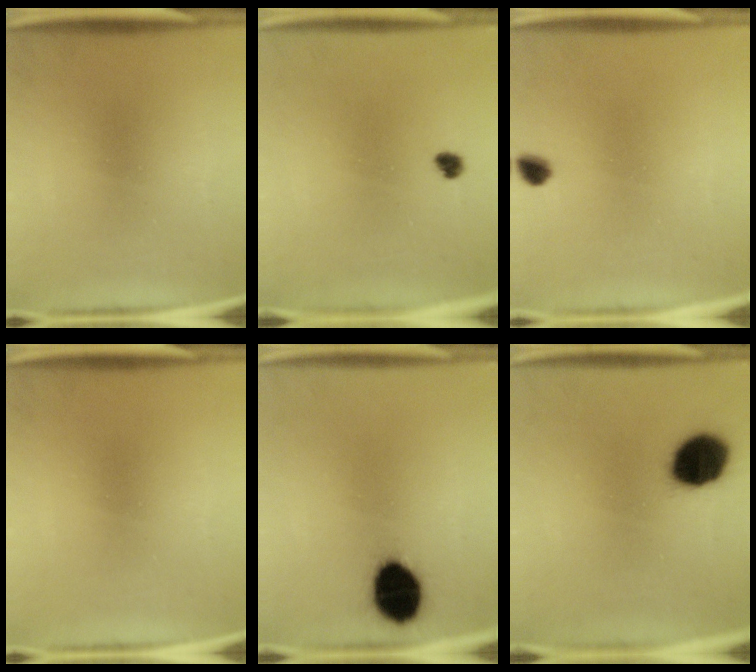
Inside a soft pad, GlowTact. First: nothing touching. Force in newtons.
{"total": 1.7}
{"total": 2.4}
{"total": 0.0}
{"total": 12.9}
{"total": 12.9}